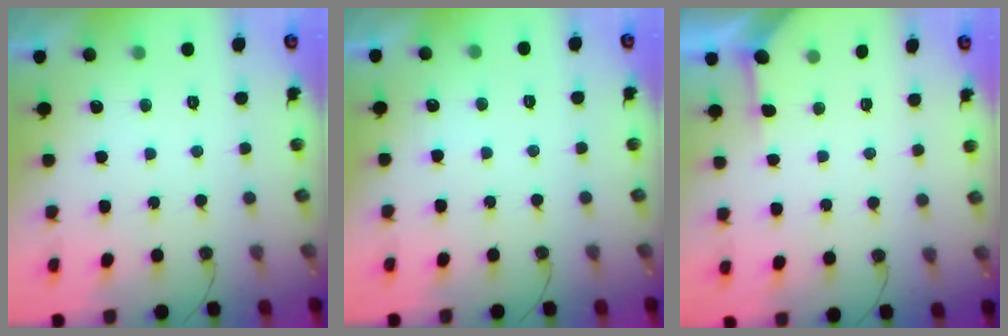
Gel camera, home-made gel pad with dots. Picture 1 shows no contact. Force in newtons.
{"total": 2.9, "press": 2.9, "slide": 0.5}
{"total": 1.8, "press": 1.8, "slide": 0.3}